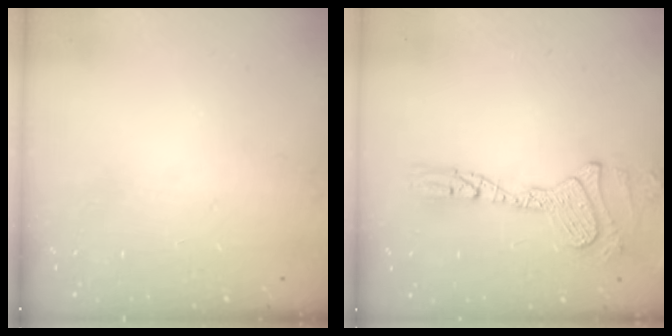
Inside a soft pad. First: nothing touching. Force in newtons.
{"total": 14.9, "press": 14.7, "slide": 1.9}